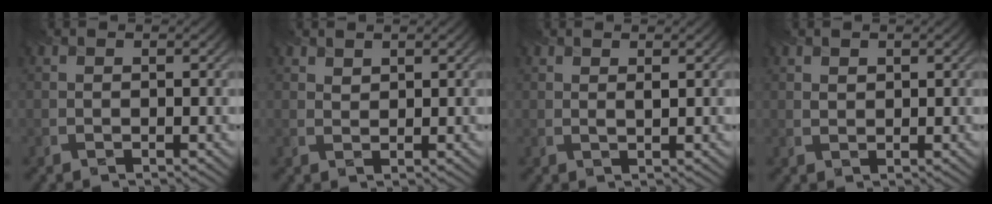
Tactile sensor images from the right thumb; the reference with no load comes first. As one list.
[{"total": 1.2, "force": [1.1, 0.4, 0.0], "torque": [-0.006, -0.003, 0.027]}, {"total": 0.8, "force": [0.7, 0.1, 0.4], "torque": [-0.012, -0.002, 0.014]}, {"total": 1.1, "force": [0.9, 0.6, 0.0], "torque": [-0.004, -0.003, 0.021]}]